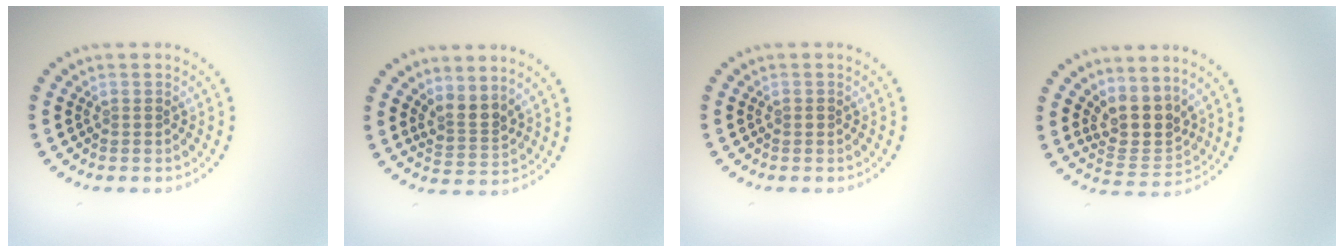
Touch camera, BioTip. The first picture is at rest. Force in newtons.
{"total": 2.5, "press": 1.8, "slide": 1.7}
{"total": 0.5, "press": 0.5, "slide": 0.1}
{"total": 3.9, "press": 3.0, "slide": 2.5}